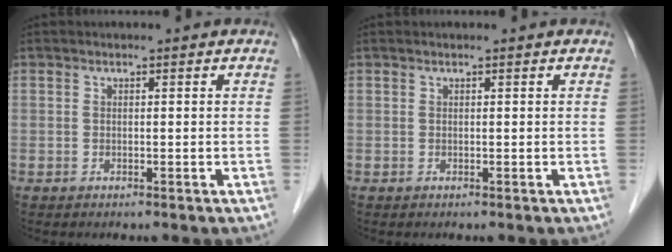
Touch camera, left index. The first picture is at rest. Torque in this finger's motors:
{"motor_torque": [0.09, 0.03, 0.00, -0.01]}